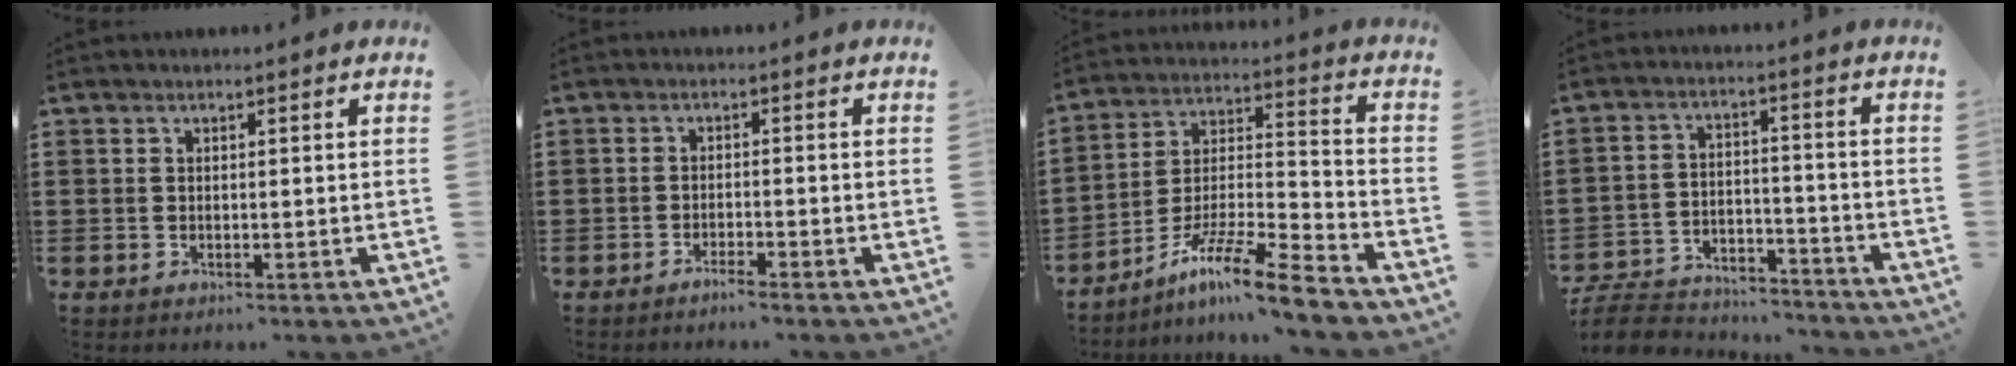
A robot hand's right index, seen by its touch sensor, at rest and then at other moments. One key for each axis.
{"total": 1.6, "fx": -1.5, "fy": -0.2, "fz": 0.6, "tx": -0.010, "ty": 0.001, "tz": -0.028}
{"total": 11.4, "fx": -9.2, "fy": 0.8, "fz": 6.8, "tx": -0.114, "ty": 0.016, "tz": -0.178}
{"total": 7.9, "fx": -7.6, "fy": 1.5, "fz": 1.8, "tx": -0.045, "ty": 0.015, "tz": -0.150}